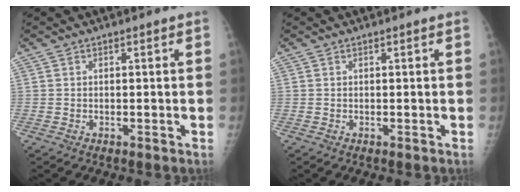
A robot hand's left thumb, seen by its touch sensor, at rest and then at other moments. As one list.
[{"total": 0.0}]